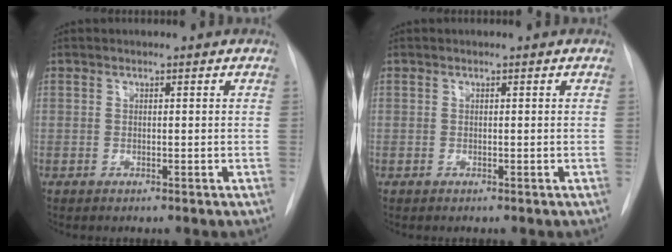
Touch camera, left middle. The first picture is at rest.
{"total": 0.0}